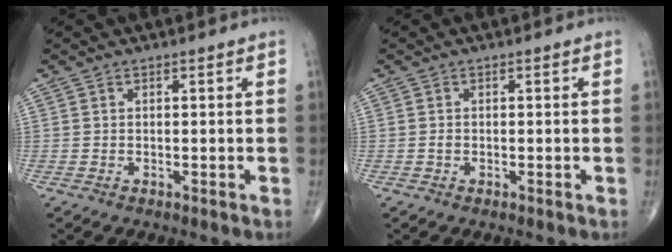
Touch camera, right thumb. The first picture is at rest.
{"total": 0.5, "force": [-0.2, 0.4, 0.3], "torque": [-0.005, 0.001, -0.004]}